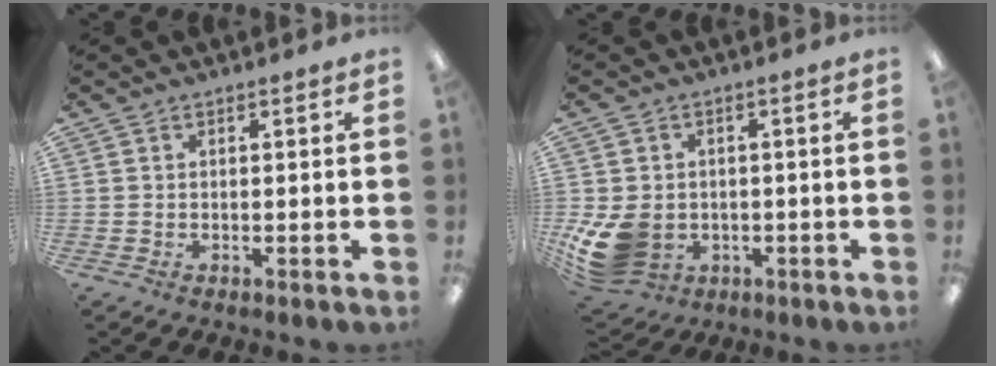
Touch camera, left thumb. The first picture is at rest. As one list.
[{"total": 11.0, "force": [-2.5, 8.4, 6.6], "torque": [-0.150, 0.010, -0.040]}]